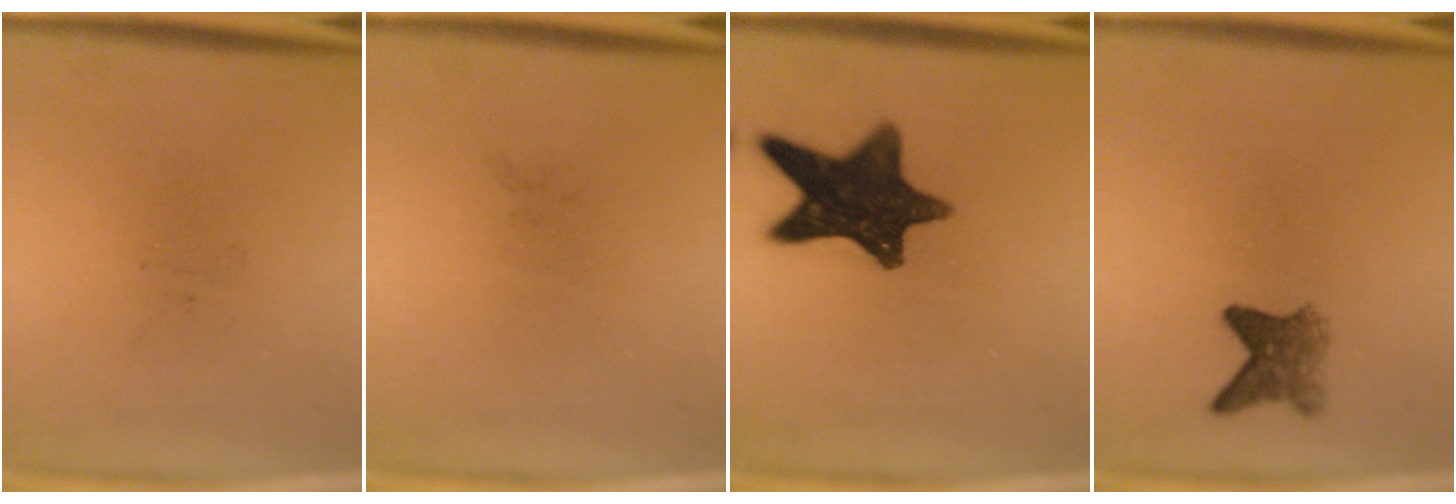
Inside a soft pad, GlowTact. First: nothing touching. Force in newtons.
{"total": 0.0}
{"total": 14.1}
{"total": 3.6}